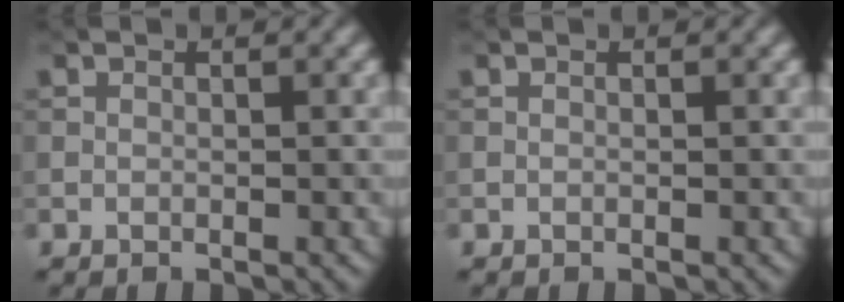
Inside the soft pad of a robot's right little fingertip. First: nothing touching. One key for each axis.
{"total": 0.0}